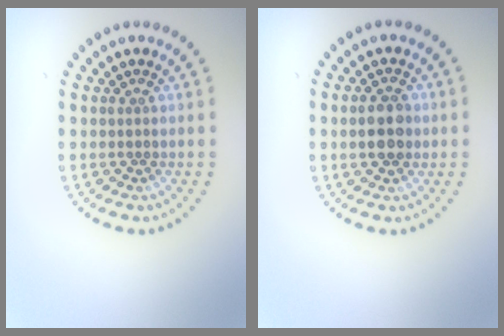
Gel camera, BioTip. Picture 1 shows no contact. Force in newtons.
{"total": 3.3, "press": 3.3, "slide": 0.5}